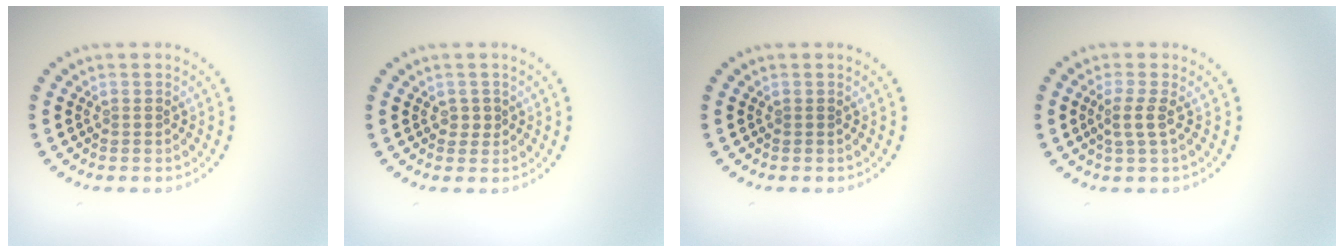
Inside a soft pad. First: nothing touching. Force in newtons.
{"total": 1.0, "press": 0.9, "slide": 0.3}
{"total": 0.0}
{"total": 1.8, "press": 1.3, "slide": 1.3}